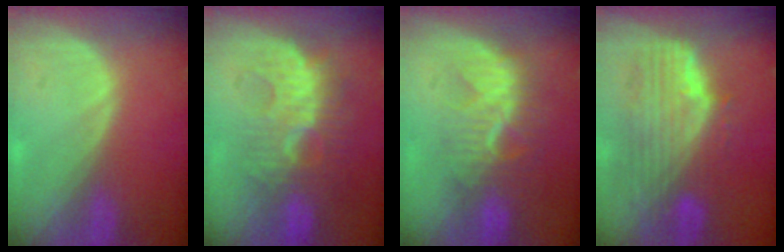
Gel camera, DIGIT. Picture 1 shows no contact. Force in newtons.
{"total": 9.2, "press": 9.0, "slide": 1.9}
{"total": 8.6, "press": 8.0, "slide": 2.9}
{"total": 9.8, "press": 8.6, "slide": 4.8}